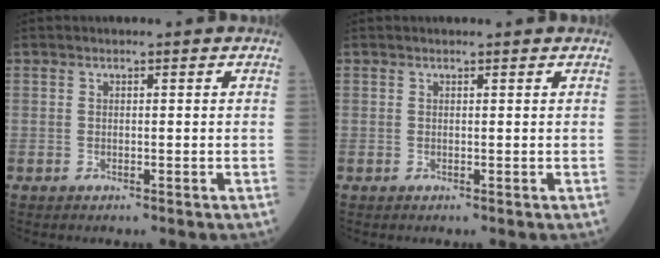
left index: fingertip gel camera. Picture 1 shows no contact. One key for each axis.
{"total": 1.0, "fx": 1.0, "fy": 0.1, "fz": 0.2, "tx": -0.008, "ty": 0.006, "tz": 0.012}